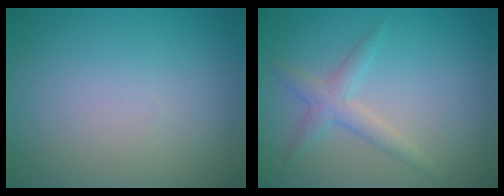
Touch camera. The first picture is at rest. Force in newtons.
{"total": 2.2, "press": 2.2, "slide": 0.1}